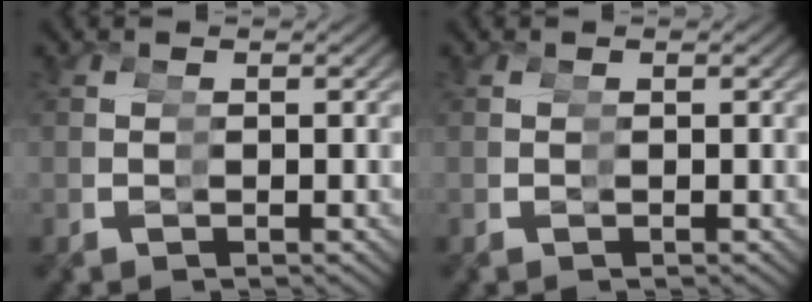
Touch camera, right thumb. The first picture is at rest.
{"total": 0.0}